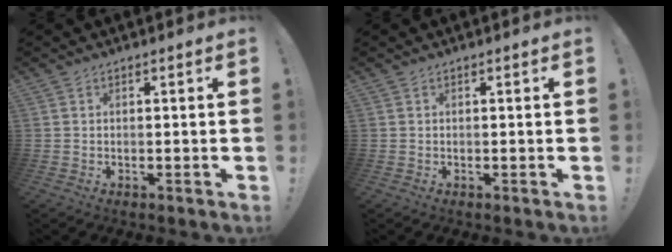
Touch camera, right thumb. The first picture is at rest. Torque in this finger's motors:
{"motor_torque": [-0.05, 0.05, -0.05, 0.03, 0.03]}